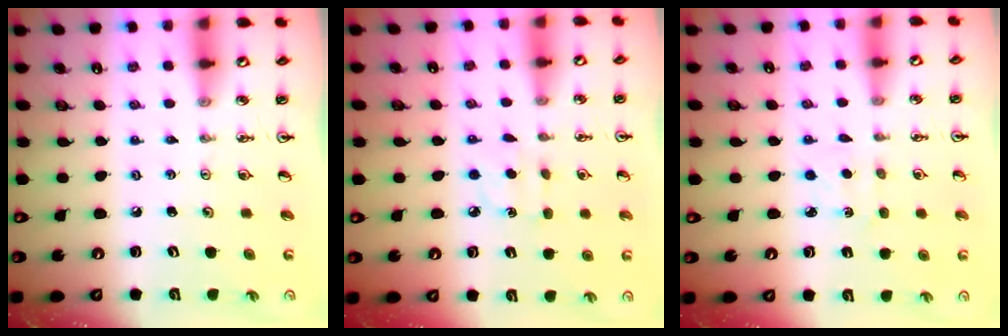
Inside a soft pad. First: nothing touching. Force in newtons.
{"total": 4.2, "press": 4.1, "slide": 0.3}
{"total": 2.2, "press": 2.2, "slide": 0.3}